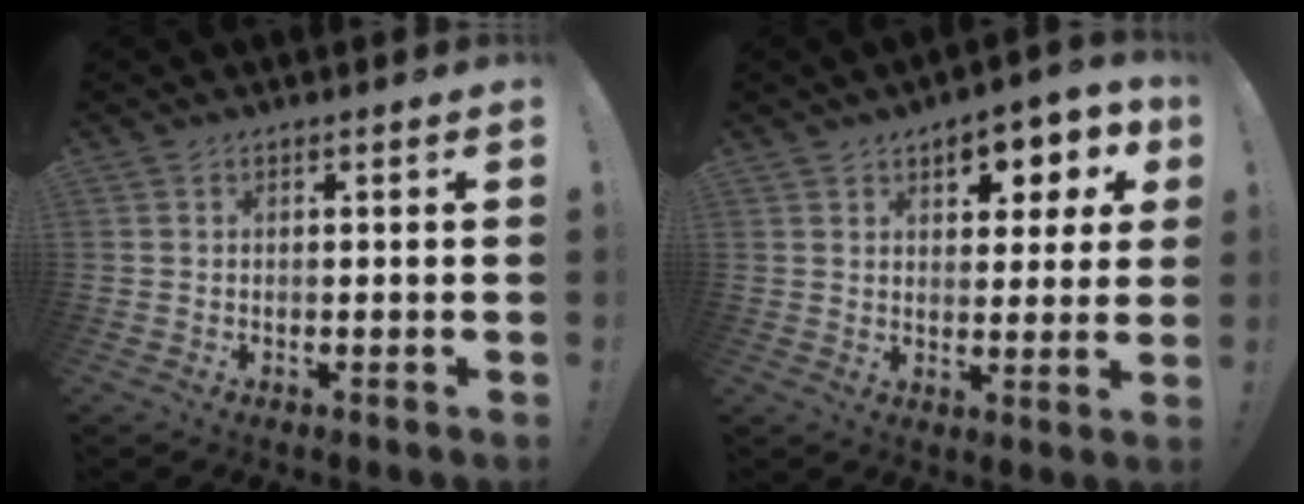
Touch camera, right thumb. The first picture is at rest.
{"total": 7.8, "force": [4.1, 4.8, 4.6], "torque": [-0.044, -0.029, 0.070]}